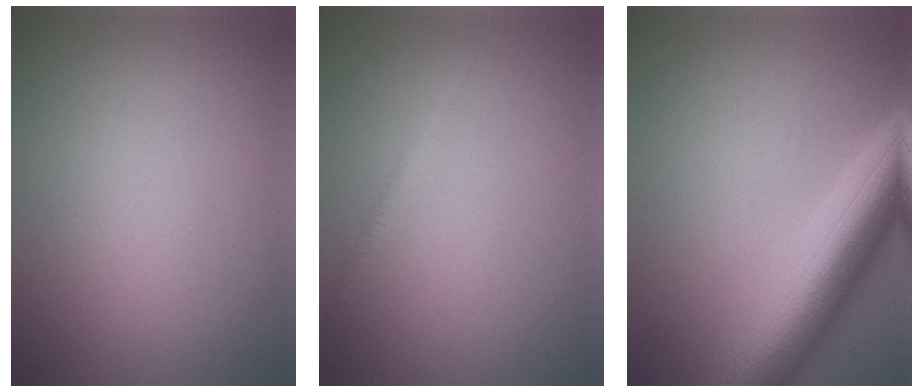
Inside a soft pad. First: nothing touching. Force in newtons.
{"total": 0.9, "press": 0.9, "slide": 0.1}
{"total": 10.2, "press": 10.2, "slide": 0.3}